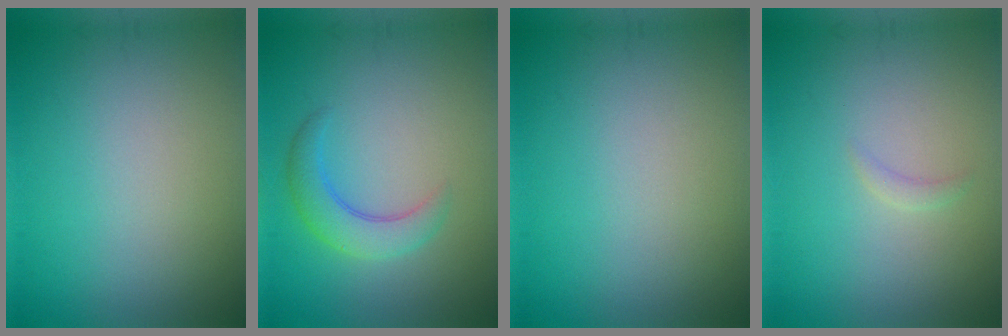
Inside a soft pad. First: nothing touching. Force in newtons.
{"total": 3.3, "press": 3.3, "slide": 0.2}
{"total": 0.0}
{"total": 0.8, "press": 0.7, "slide": 0.2}